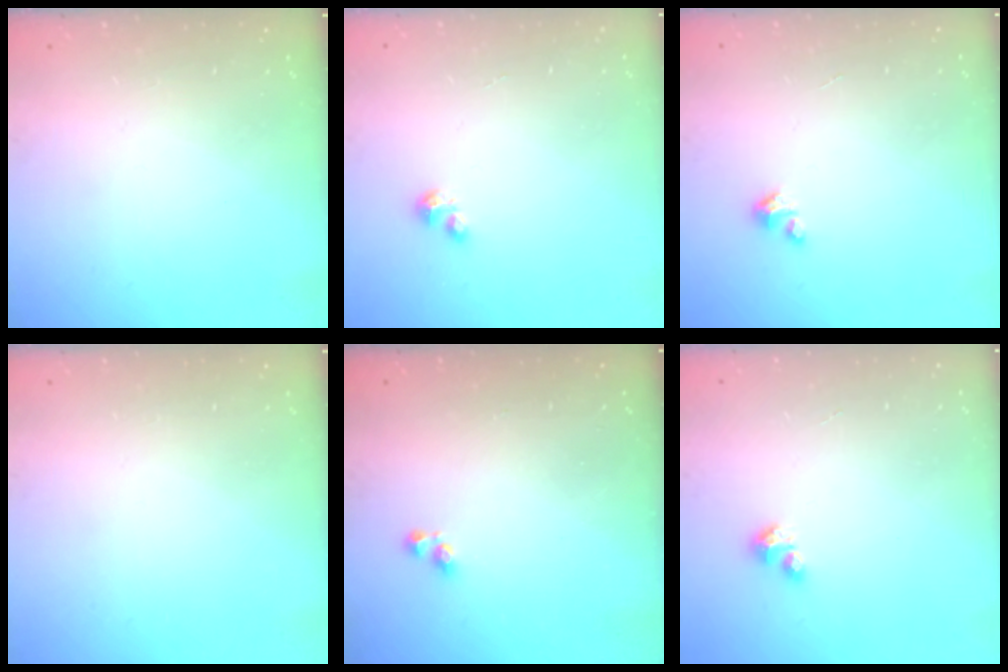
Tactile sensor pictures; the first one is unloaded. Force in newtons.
{"total": 1.6, "press": 1.6, "slide": 0.2}
{"total": 2.4, "press": 2.4, "slide": 0.2}
{"total": 0.0}
{"total": 2.9, "press": 2.8, "slide": 0.6}
{"total": 4.2, "press": 4.2, "slide": 0.4}